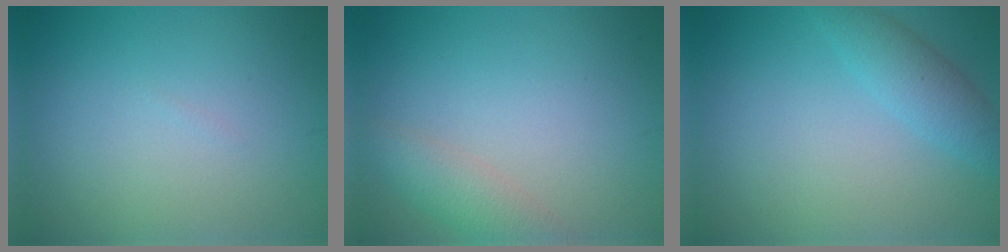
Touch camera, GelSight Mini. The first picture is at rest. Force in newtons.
{"total": 2.5, "press": 2.5, "slide": 0.2}
{"total": 2.7, "press": 2.7, "slide": 0.1}